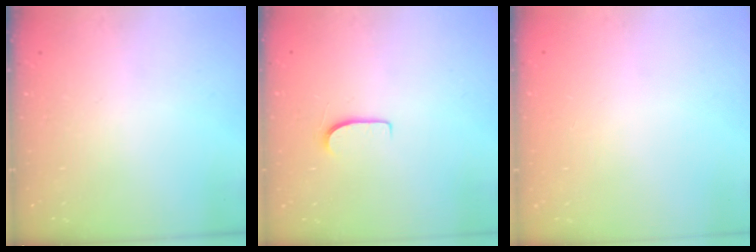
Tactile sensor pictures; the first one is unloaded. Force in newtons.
{"total": 5.8, "press": 5.8, "slide": 0.4}
{"total": 0.0}